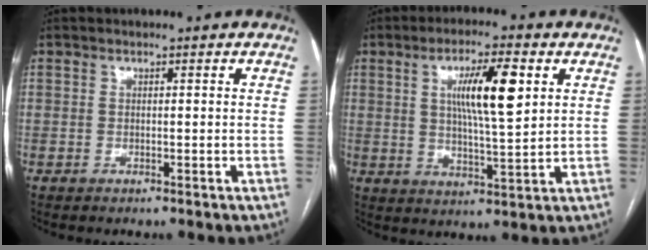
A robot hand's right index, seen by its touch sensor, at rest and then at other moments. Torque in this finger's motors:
{"motor_torque": [0.99, 0.73, 0.73, 0.08]}